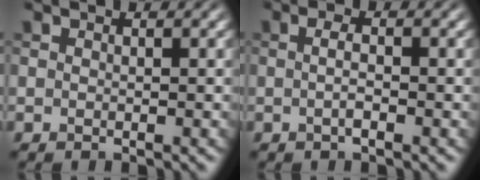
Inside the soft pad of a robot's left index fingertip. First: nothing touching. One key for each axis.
{"total": 1.8, "fx": -0.2, "fy": 0.4, "fz": 1.7, "tx": -0.031, "ty": 0.000, "tz": -0.008}